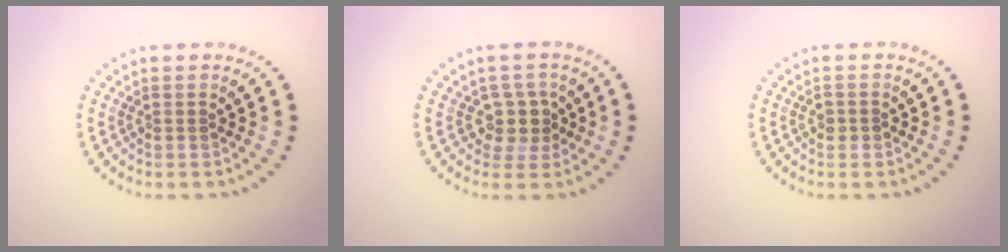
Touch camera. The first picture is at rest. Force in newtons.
{"total": 2.6, "press": 2.1, "slide": 1.5}
{"total": 1.0, "press": 0.9, "slide": 0.2}